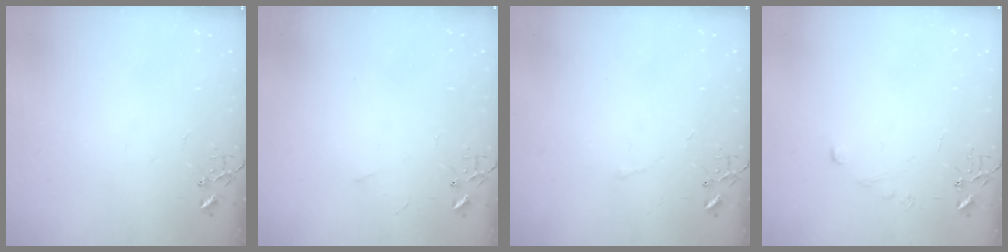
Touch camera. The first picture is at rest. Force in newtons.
{"total": 2.6, "press": 2.6, "slide": 0.4}
{"total": 2.7, "press": 2.7, "slide": 0.4}
{"total": 4.6, "press": 4.6, "slide": 0.4}